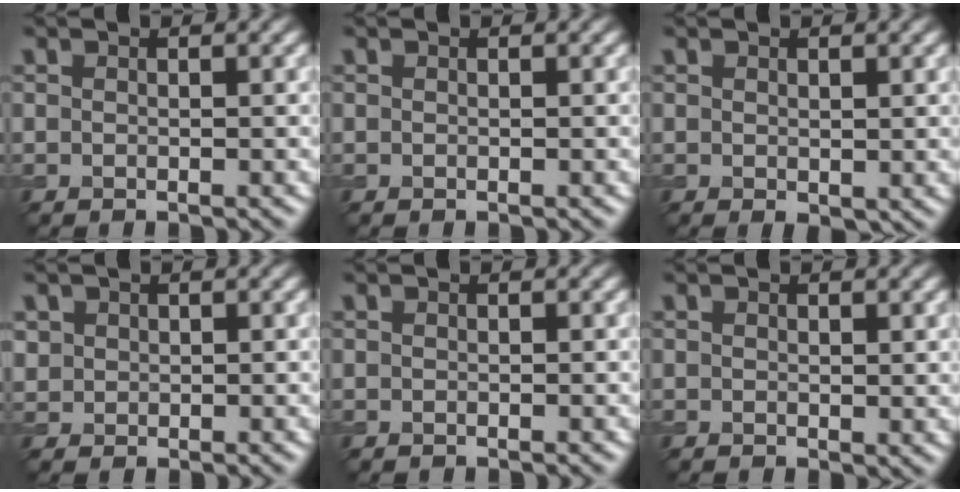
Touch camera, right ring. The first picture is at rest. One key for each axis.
{"total": 0.0}
{"total": 1.0, "fx": 0.2, "fy": 0.6, "fz": 0.8, "tx": -0.011, "ty": -0.004, "tz": 0.007}
{"total": 1.1, "fx": 0.5, "fy": 1.0, "fz": 0.1, "tx": 0.000, "ty": -0.004, "tz": 0.014}
{"total": 0.0}
{"total": 0.8, "fx": 0.4, "fy": 0.4, "fz": 0.6, "tx": -0.005, "ty": -0.001, "tz": 0.007}